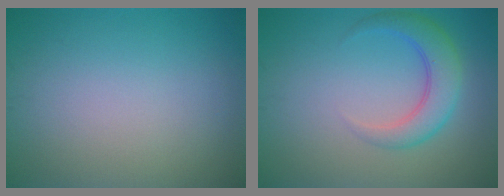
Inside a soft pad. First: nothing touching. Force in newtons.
{"total": 3.9, "press": 3.9, "slide": 0.1}